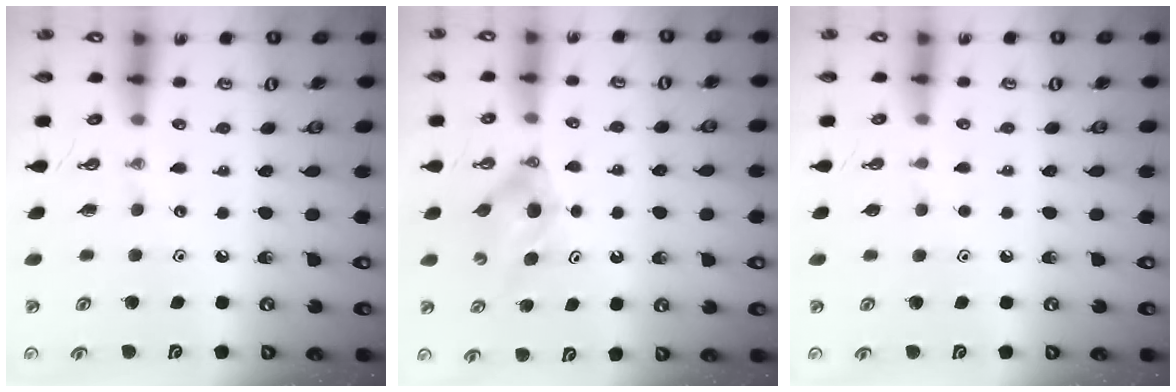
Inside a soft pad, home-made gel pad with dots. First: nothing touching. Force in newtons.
{"total": 4.4, "press": 4.4, "slide": 0.6}
{"total": 0.0}